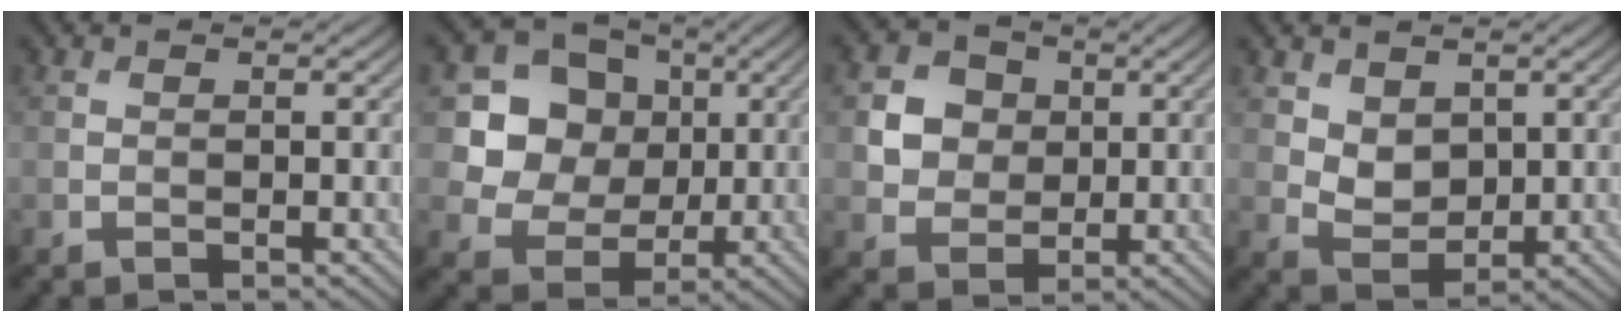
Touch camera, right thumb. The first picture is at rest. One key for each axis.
{"total": 9.2, "fx": 1.8, "fy": 8.1, "fz": 4.0, "tx": -0.090, "ty": -0.001, "tz": 0.030}
{"total": 5.6, "fx": 1.1, "fy": 5.0, "fz": 2.3, "tx": -0.070, "ty": 0.005, "tz": 0.006}
{"total": 4.0, "fx": 1.8, "fy": 2.9, "fz": 2.1, "tx": -0.057, "ty": -0.010, "tz": 0.033}